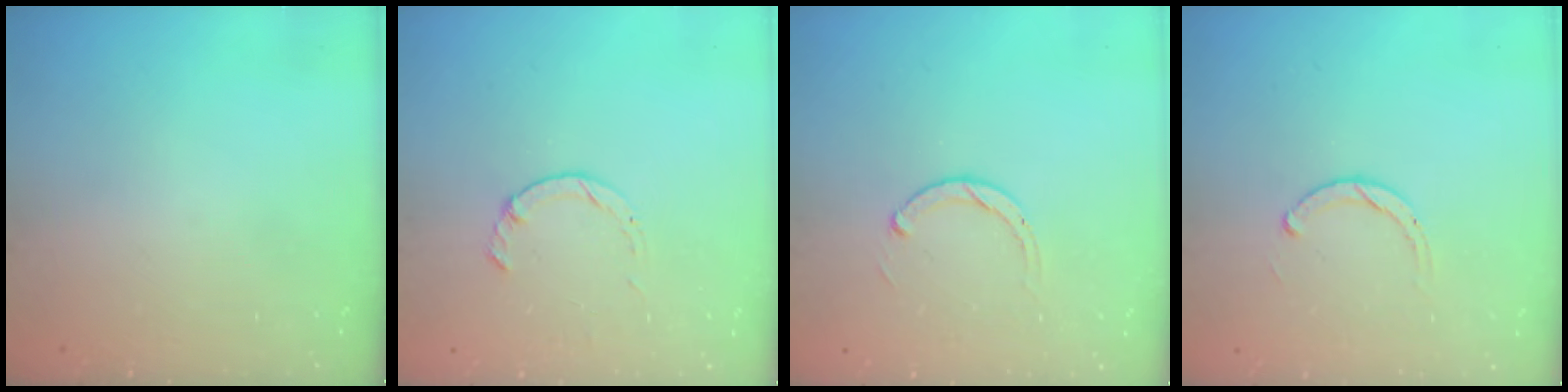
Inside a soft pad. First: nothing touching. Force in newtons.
{"total": 1.0, "press": 1.0, "slide": 0.3}
{"total": 2.5, "press": 2.5, "slide": 0.3}
{"total": 1.8, "press": 1.8, "slide": 0.2}